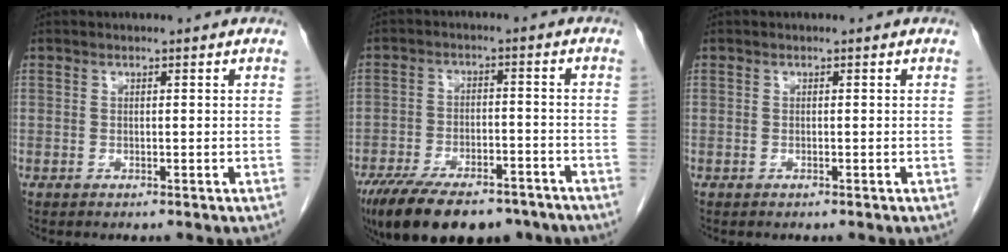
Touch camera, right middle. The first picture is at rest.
{"total": 17.6, "force": [-13.3, 6.4, 9.7], "torque": [-0.181, -0.011, -0.201]}
{"total": 0.0}